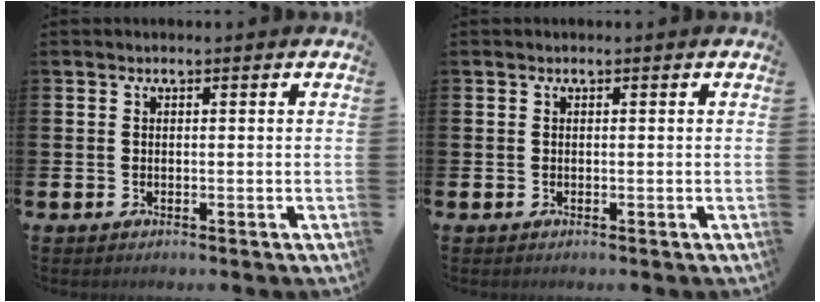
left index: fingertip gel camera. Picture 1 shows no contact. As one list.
[{"total": 0.0}]